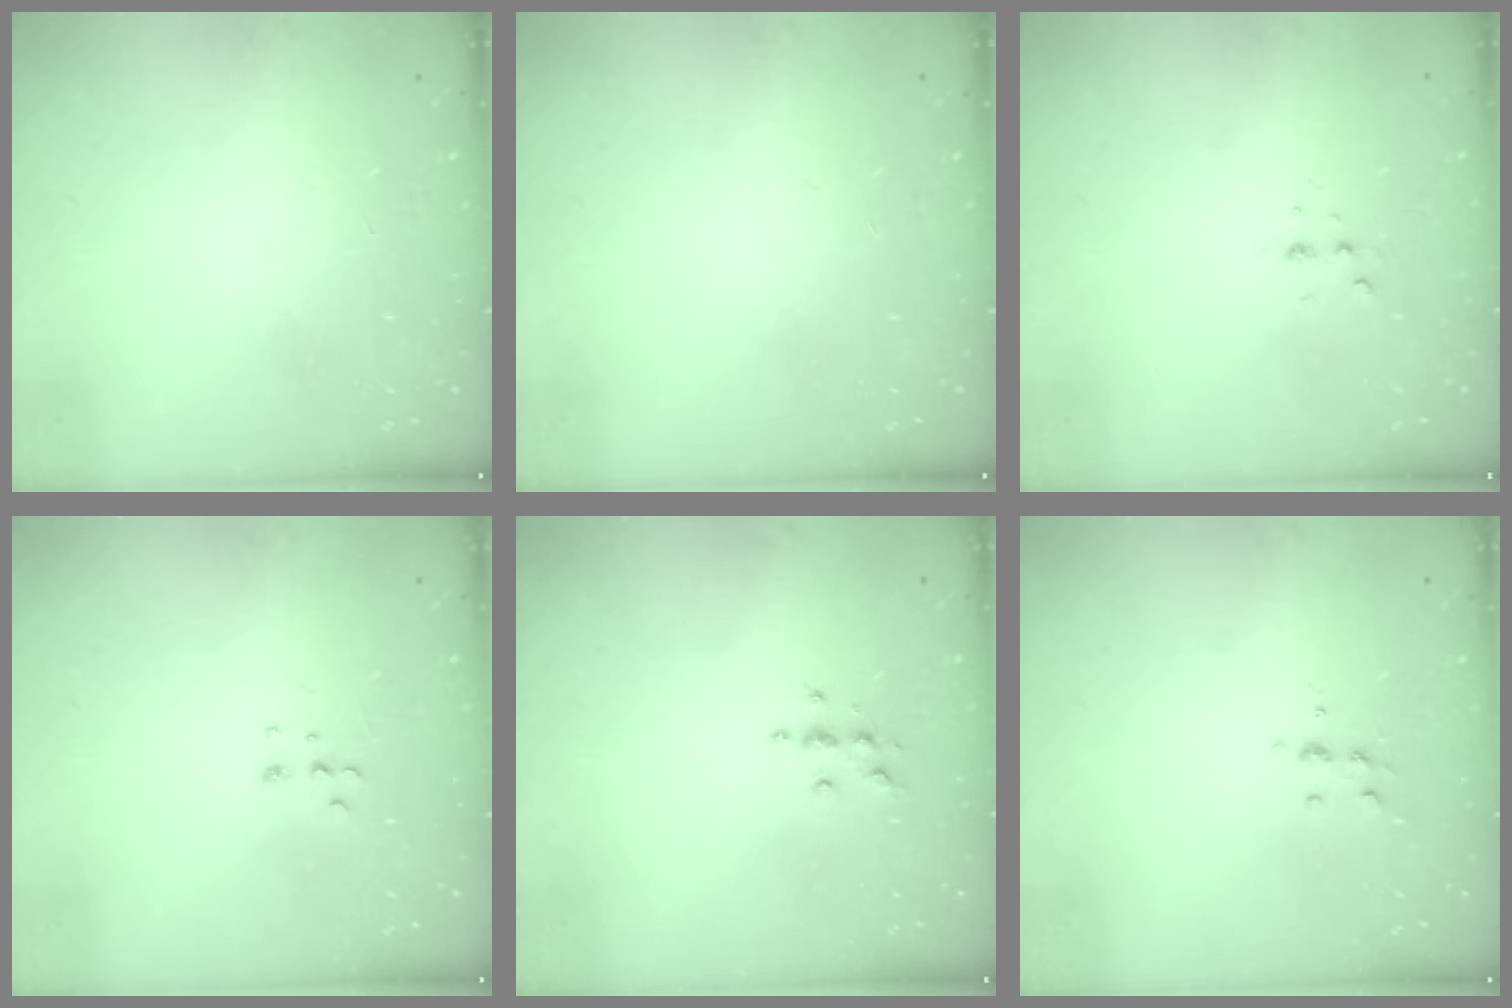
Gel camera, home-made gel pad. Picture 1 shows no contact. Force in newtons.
{"total": 0.0}
{"total": 2.8, "press": 2.8, "slide": 0.7}
{"total": 5.1, "press": 5.0, "slide": 0.7}
{"total": 3.7, "press": 3.7, "slide": 0.4}
{"total": 5.4, "press": 5.4, "slide": 0.5}